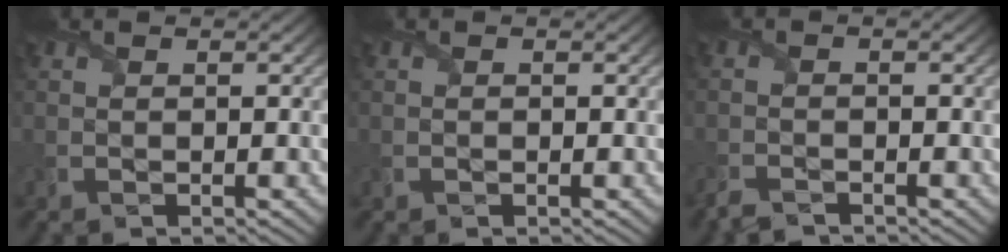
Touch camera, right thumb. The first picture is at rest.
{"total": 0.0}
{"total": 2.3, "force": [-2.1, 0.5, 0.7], "torque": [-0.021, -0.010, -0.049]}